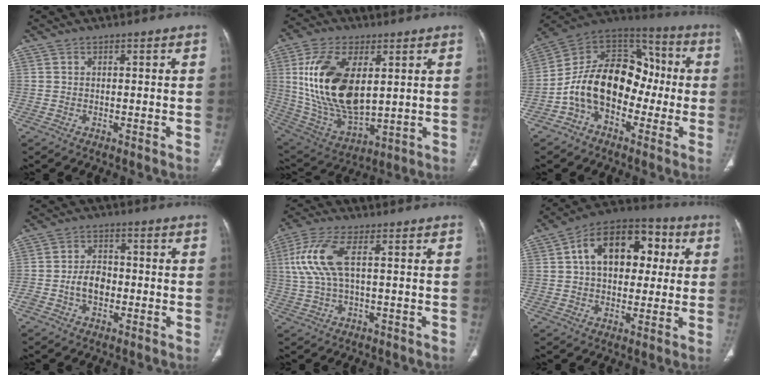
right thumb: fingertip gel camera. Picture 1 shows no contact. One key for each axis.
{"total": 20.5, "fx": 4.3, "fy": 10.7, "fz": 16.9, "tx": -0.325, "ty": -0.023, "tz": 0.090}
{"total": 17.6, "fx": -3.6, "fy": 12.2, "fz": 12.2, "tx": -0.172, "ty": 0.064, "tz": -0.074}
{"total": 5.6, "fx": -1.4, "fy": 3.9, "fz": 3.8, "tx": -0.060, "ty": 0.020, "tz": -0.029}
{"total": 9.1, "fx": 1.8, "fy": 3.2, "fz": 8.3, "tx": -0.216, "ty": 0.013, "tz": 0.036}
{"total": 17.5, "fx": 3.7, "fy": 11.4, "fz": 12.7, "tx": -0.162, "ty": 0.023, "tz": 0.051}